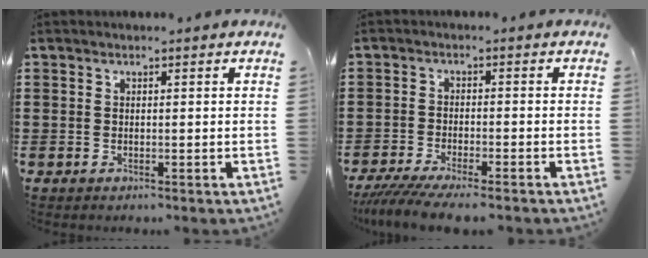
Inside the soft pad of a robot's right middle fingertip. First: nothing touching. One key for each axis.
{"total": 4.3, "fx": -4.0, "fy": 0.1, "fz": 1.7, "tx": -0.048, "ty": -0.018, "tz": -0.083}